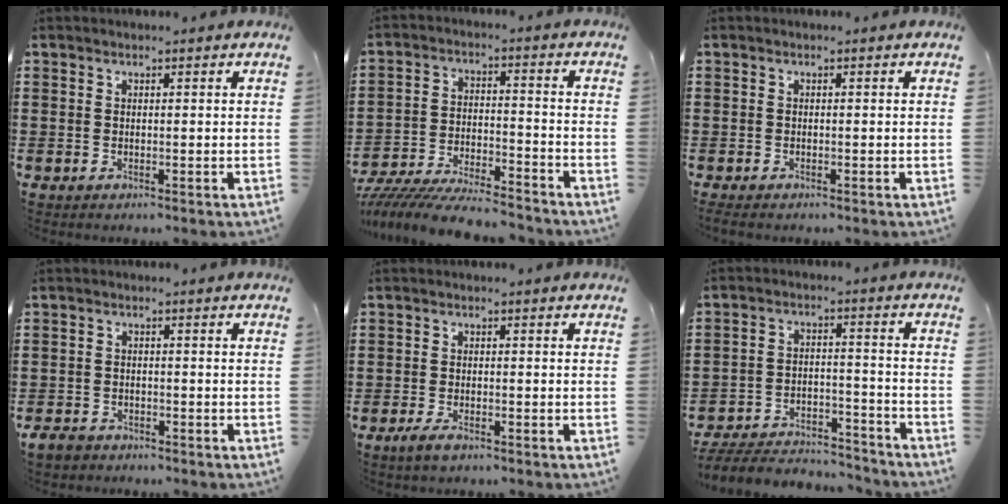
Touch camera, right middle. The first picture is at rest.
{"total": 8.3, "force": [-8.0, 0.6, 2.2], "torque": [-0.042, 0.008, -0.156]}
{"total": 0.7, "force": [-0.7, 0.1, 0.2], "torque": [-0.007, -0.005, -0.012]}
{"total": 2.1, "force": [-1.9, 0.9, 0.5], "torque": [-0.022, -0.001, -0.040]}
{"total": 2.0, "force": [-1.3, 0.7, 1.3], "torque": [-0.032, -0.003, -0.026]}
{"total": 5.3, "force": [-5.1, 1.0, 1.0], "torque": [-0.031, 0.004, -0.106]}